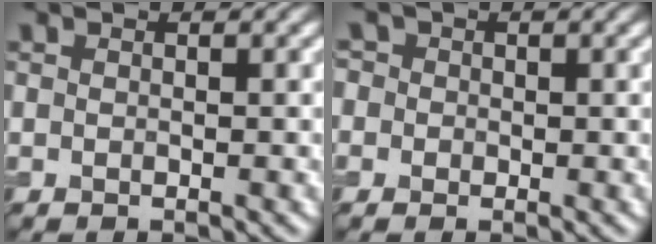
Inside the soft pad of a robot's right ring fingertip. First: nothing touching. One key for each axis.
{"total": 2.2, "fx": 0.5, "fy": 2.0, "fz": 0.7, "tx": 0.002, "ty": 0.020, "tz": -0.019}